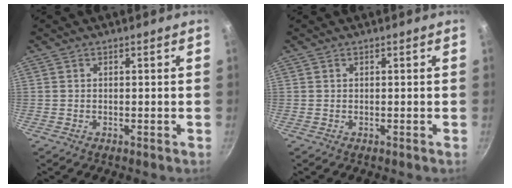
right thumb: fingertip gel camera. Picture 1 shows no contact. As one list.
[{"total": 0.0}]